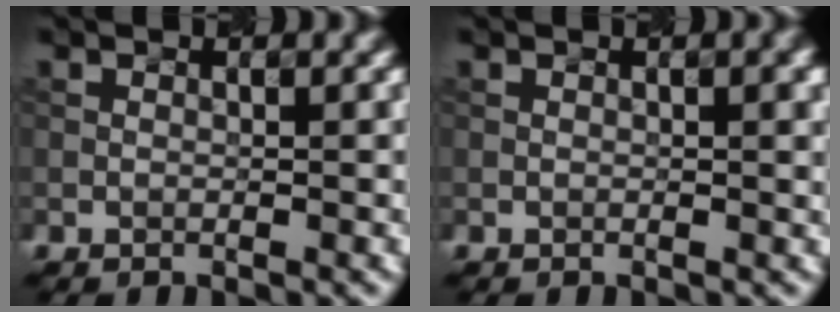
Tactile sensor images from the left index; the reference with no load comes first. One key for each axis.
{"total": 2.2, "fx": 0.6, "fy": 0.7, "fz": 2.1, "tx": -0.018, "ty": 0.005, "tz": 0.007}